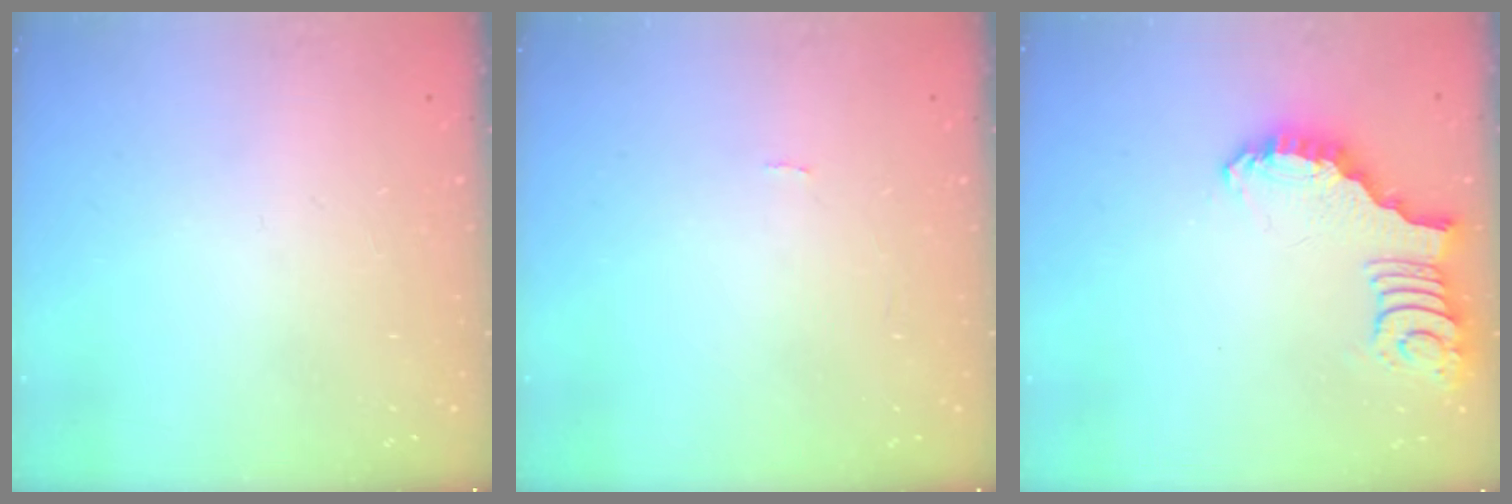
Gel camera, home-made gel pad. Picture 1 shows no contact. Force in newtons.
{"total": 0.0}
{"total": 2.6, "press": 2.6, "slide": 0.3}